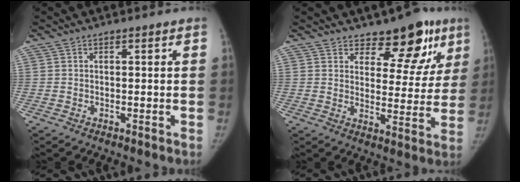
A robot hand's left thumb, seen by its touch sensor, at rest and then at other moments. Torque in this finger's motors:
{"motor_torque": [0.02, 0.07, -0.07, -0.09, -0.06]}